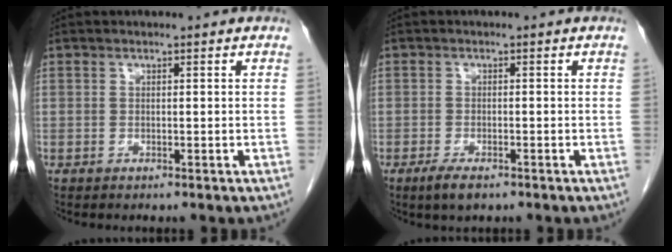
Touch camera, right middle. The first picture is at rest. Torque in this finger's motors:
{"motor_torque": [0.34, -0.09, -0.01, -0.02]}